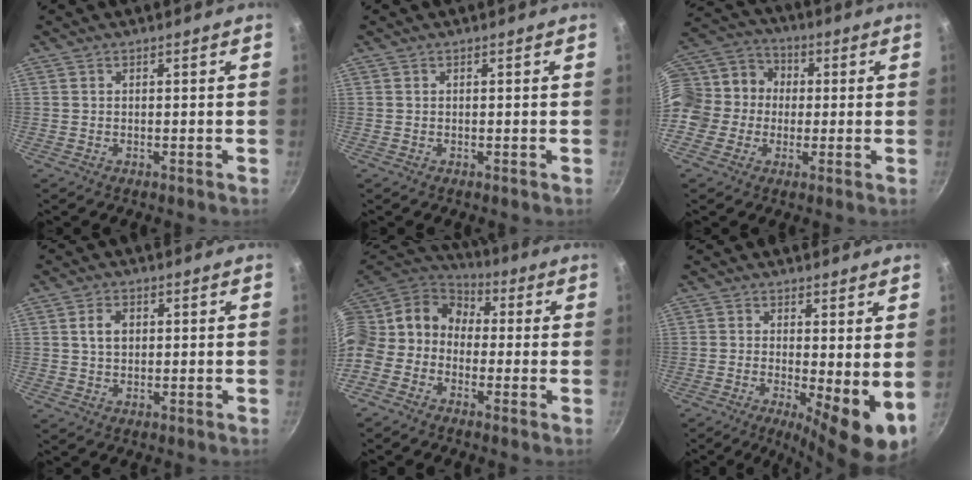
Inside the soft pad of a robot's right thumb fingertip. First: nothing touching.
{"total": 0.0}
{"total": 15.8, "force": [0.3, 14.1, 7.3], "torque": [-0.125, 0.042, -0.006]}
{"total": 3.7, "force": [0.8, 2.6, 2.4], "torque": [-0.031, 0.003, 0.014]}
{"total": 17.6, "force": [-1.2, 14.1, 10.5], "torque": [-0.210, 0.060, -0.048]}
{"total": 9.2, "force": [-0.9, 2.5, 8.9], "torque": [-0.122, -0.010, -0.010]}